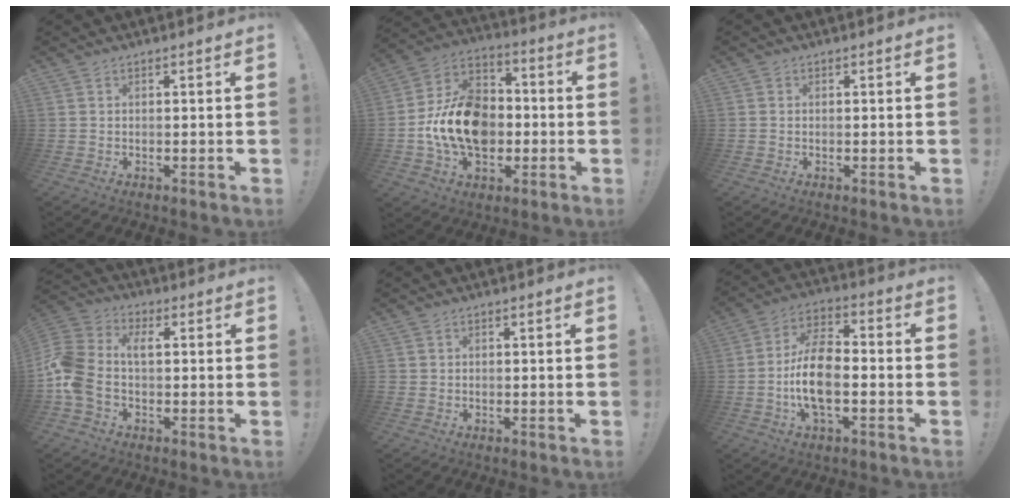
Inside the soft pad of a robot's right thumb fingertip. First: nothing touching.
{"total": 19.5, "force": [-3.3, 14.2, 12.9], "torque": [-0.219, 0.034, -0.046]}
{"total": 0.8, "force": [0.0, 0.7, 0.1], "torque": [-0.008, 0.005, 0.001]}
{"total": 11.3, "force": [-0.7, 8.0, 8.0], "torque": [-0.183, 0.015, -0.011]}
{"total": 1.0, "force": [0.0, 1.0, 0.1], "torque": [-0.010, 0.005, 0.001]}
{"total": 13.7, "force": [-3.1, 7.0, 11.3], "torque": [-0.238, 0.008, -0.061]}